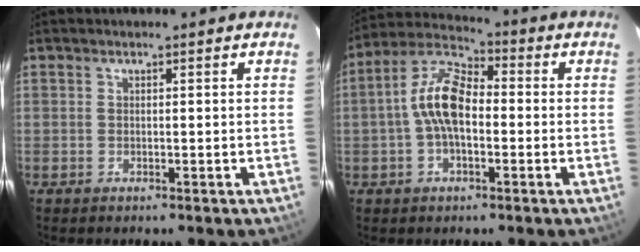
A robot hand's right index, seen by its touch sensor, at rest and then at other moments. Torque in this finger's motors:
{"motor_torque": [1.94, -0.06, 1.00, 0.21]}